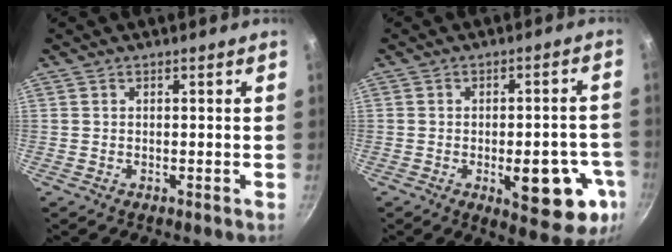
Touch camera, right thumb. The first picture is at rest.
{"total": 14.9, "force": [-4.5, 6.3, 12.7], "torque": [-0.120, 0.010, -0.053]}